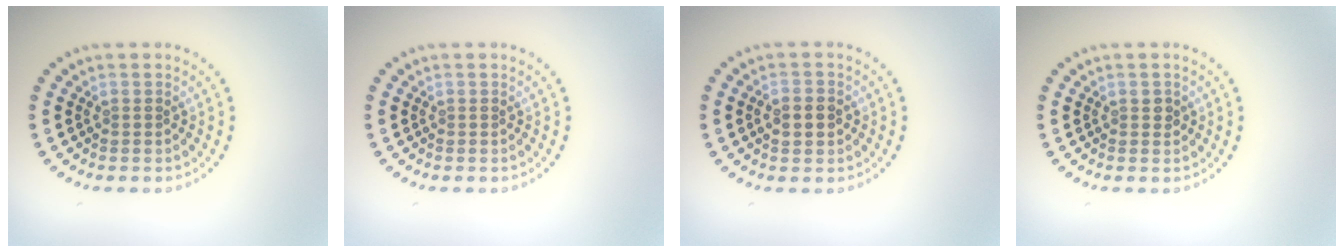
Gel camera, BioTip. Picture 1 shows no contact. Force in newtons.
{"total": 0.0}
{"total": 2.7, "press": 2.7, "slide": 0.2}
{"total": 0.7, "press": 0.7, "slide": 0.3}